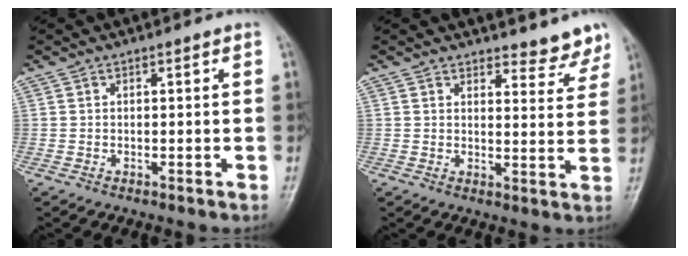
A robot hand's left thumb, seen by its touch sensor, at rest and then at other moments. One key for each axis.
{"total": 6.0, "fx": 5.5, "fy": 2.1, "fz": 1.2, "tx": 0.014, "ty": -0.043, "tz": 0.060}